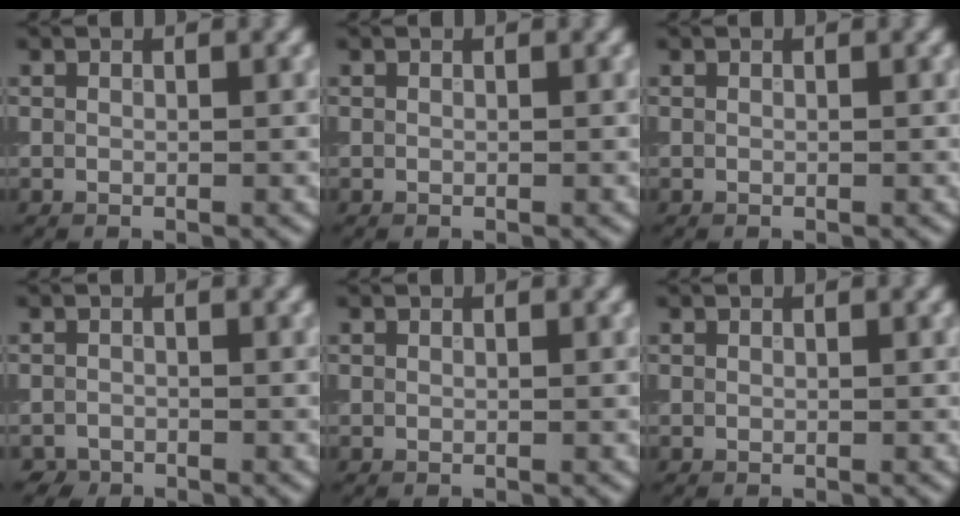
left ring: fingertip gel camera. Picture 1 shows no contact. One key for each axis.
{"total": 0.0}
{"total": 0.0}
{"total": 1.0, "fx": -0.9, "fy": 0.5, "fz": -0.2, "tx": 0.009, "ty": 0.001, "tz": -0.016}
{"total": 0.0}
{"total": 0.0}